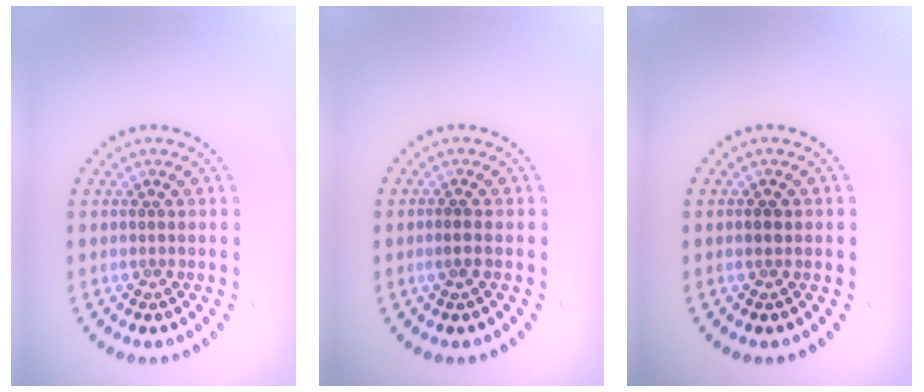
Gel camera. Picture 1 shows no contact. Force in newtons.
{"total": 1.0, "press": 0.9, "slide": 0.2}
{"total": 0.8, "press": 0.8, "slide": 0.1}